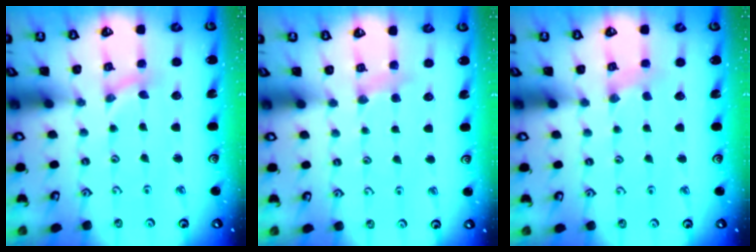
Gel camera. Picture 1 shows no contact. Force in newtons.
{"total": 3.8, "press": 3.7, "slide": 0.6}
{"total": 0.0}